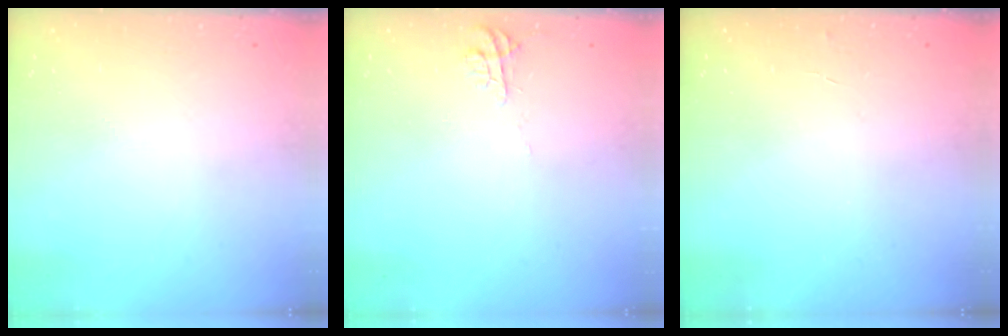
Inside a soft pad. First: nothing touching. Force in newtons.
{"total": 5.3, "press": 5.3, "slide": 0.5}
{"total": 2.5, "press": 2.5, "slide": 0.2}